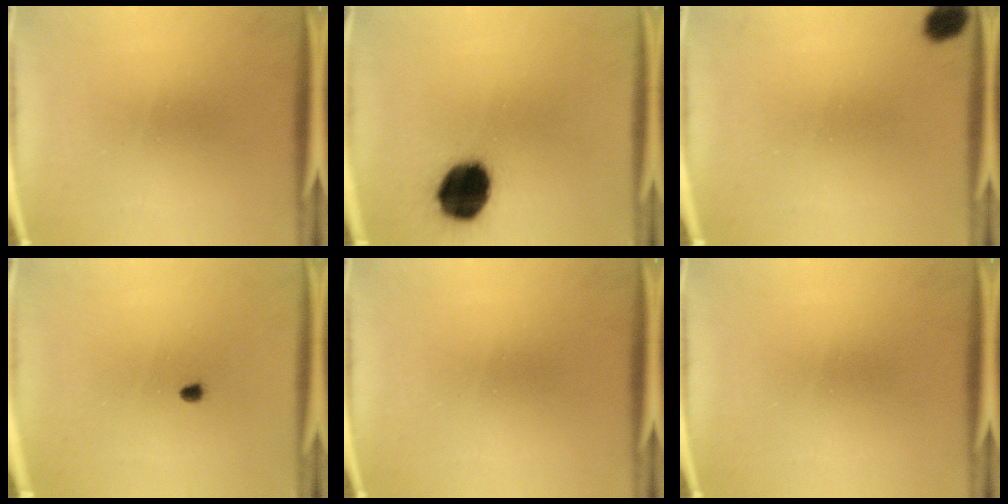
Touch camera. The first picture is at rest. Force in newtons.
{"total": 15.8}
{"total": 4.4}
{"total": 1.3}
{"total": 0.0}
{"total": 0.0}